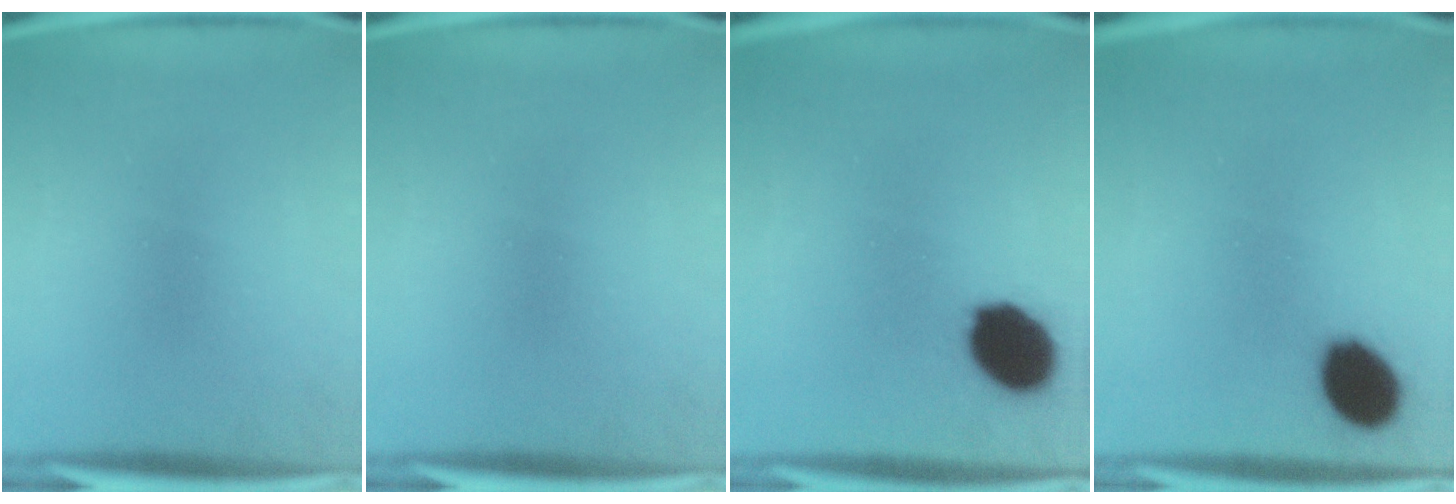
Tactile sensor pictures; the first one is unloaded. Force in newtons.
{"total": 0.0}
{"total": 11.9}
{"total": 9.4}